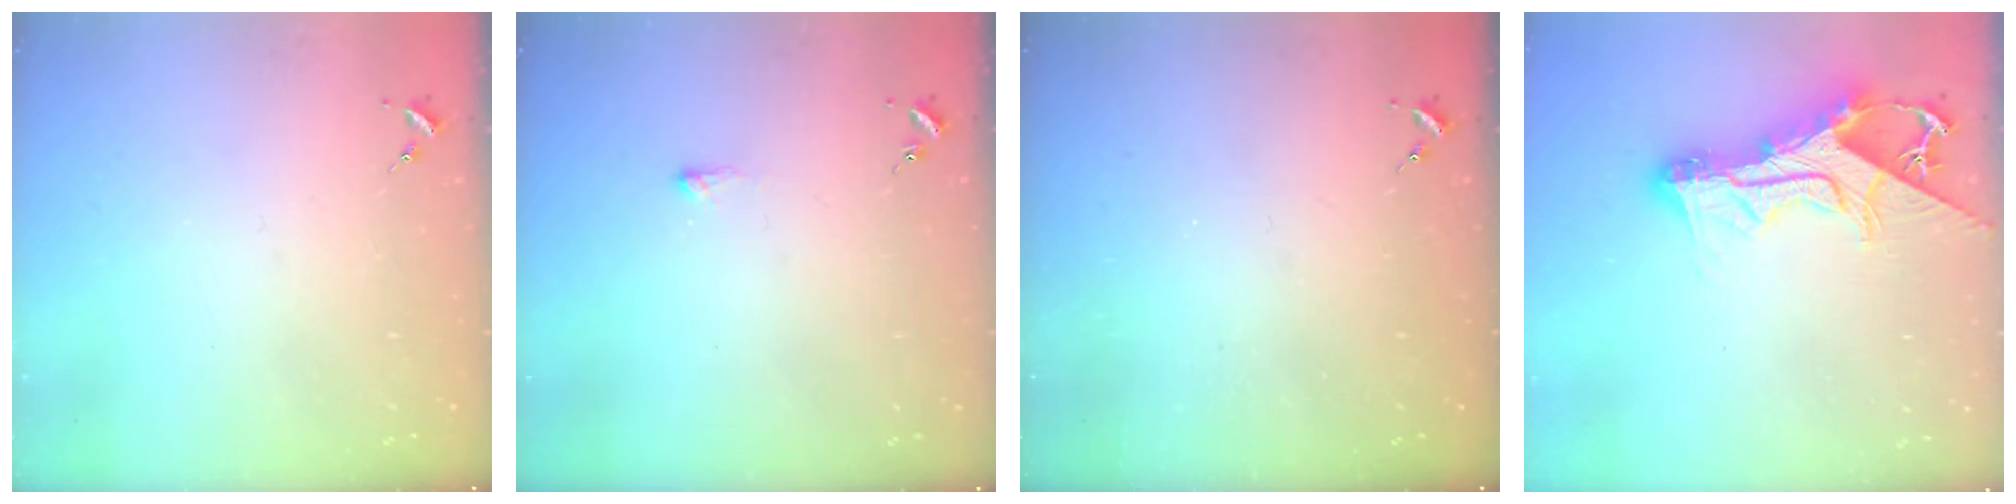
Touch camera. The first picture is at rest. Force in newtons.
{"total": 2.7, "press": 2.7, "slide": 0.5}
{"total": 0.0}
{"total": 15.5, "press": 15.4, "slide": 1.6}